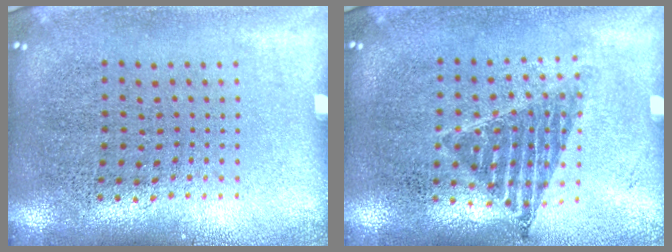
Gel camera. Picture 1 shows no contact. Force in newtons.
{"total": 1.0, "press": 0.8, "slide": 0.5}